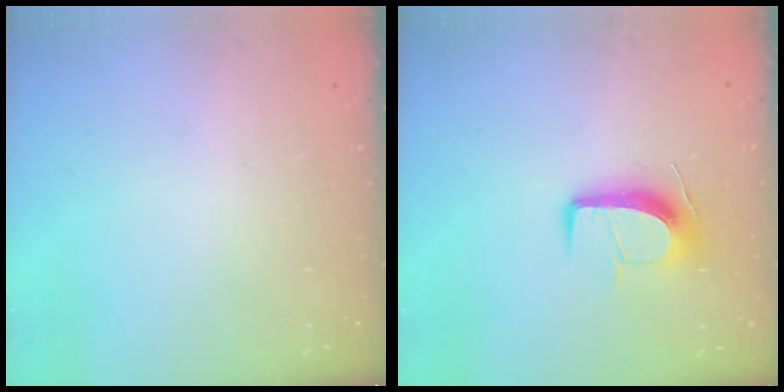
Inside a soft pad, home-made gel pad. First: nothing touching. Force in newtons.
{"total": 10.9, "press": 10.9, "slide": 0.2}